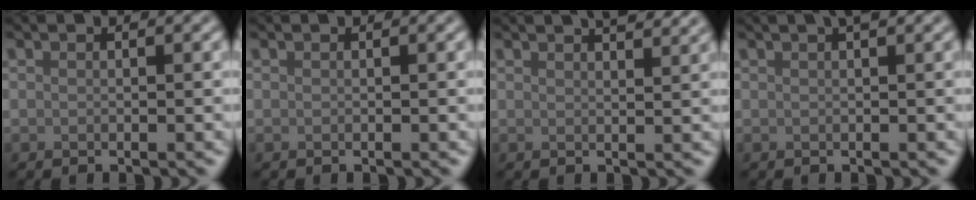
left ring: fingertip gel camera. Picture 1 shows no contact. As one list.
[{"total": 0.0}, {"total": 3.8, "force": [3.0, 1.2, 2.1], "torque": [-0.002, 0.017, 0.016]}, {"total": 1.6, "force": [1.0, 0.3, 1.3], "torque": [-0.013, 0.005, 0.014]}]